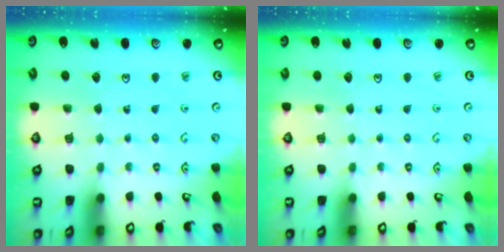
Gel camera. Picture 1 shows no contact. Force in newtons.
{"total": 0.0}